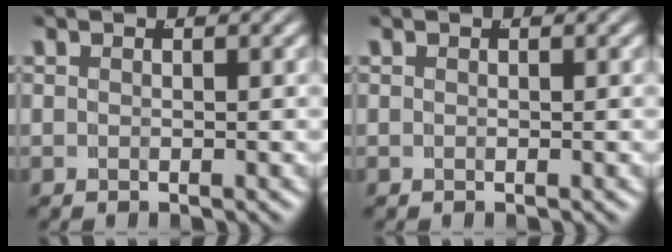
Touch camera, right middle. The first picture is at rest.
{"total": 0.0}